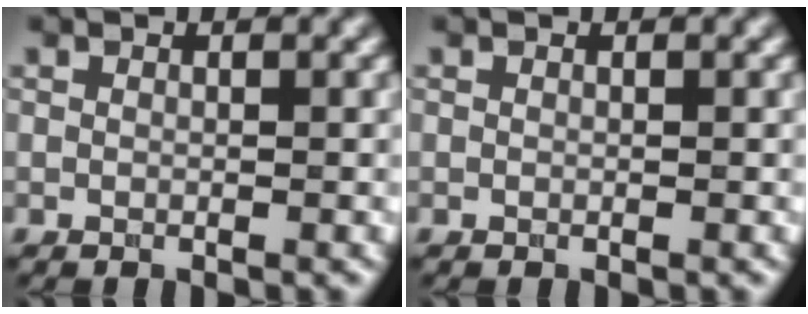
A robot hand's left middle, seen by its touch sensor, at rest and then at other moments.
{"total": 0.0}